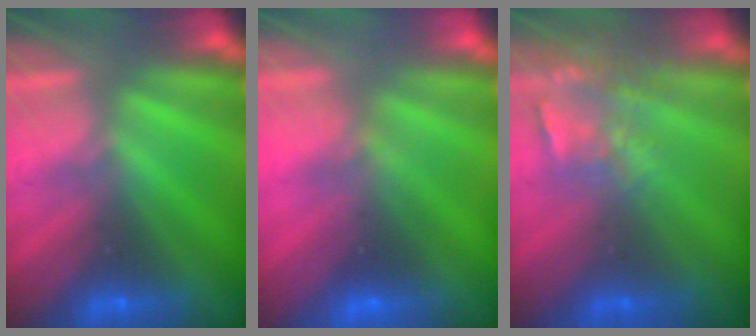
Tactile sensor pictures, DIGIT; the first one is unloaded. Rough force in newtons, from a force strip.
{"total": 2.7}
{"total": 3.8}